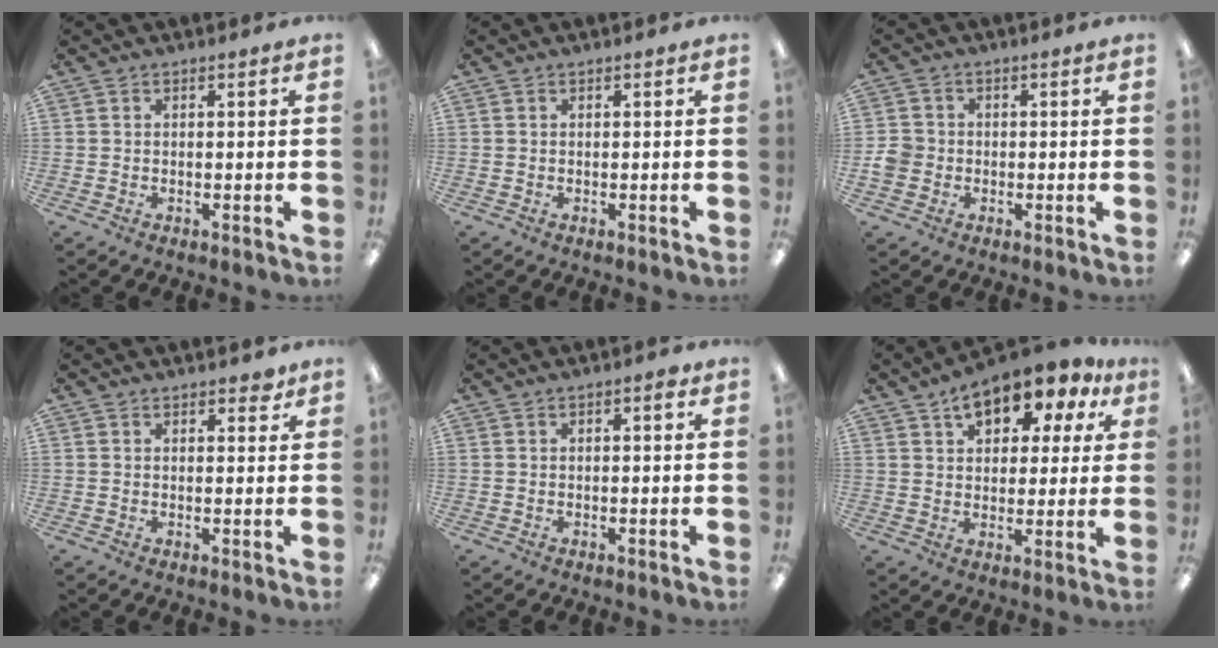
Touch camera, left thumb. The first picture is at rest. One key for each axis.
{"total": 0.0}
{"total": 3.8, "fx": -0.9, "fy": 3.5, "fz": 1.0, "tx": -0.009, "ty": 0.005, "tz": -0.017}
{"total": 2.0, "fx": 1.7, "fy": 0.9, "fz": 0.6, "tx": 0.002, "ty": -0.008, "tz": 0.028}
{"total": 1.3, "fx": 0.6, "fy": 0.5, "fz": 1.1, "tx": -0.014, "ty": 0.002, "tz": 0.007}
{"total": 11.5, "fx": 7.9, "fy": 5.7, "fz": 6.0, "tx": -0.091, "ty": -0.040, "tz": 0.138}